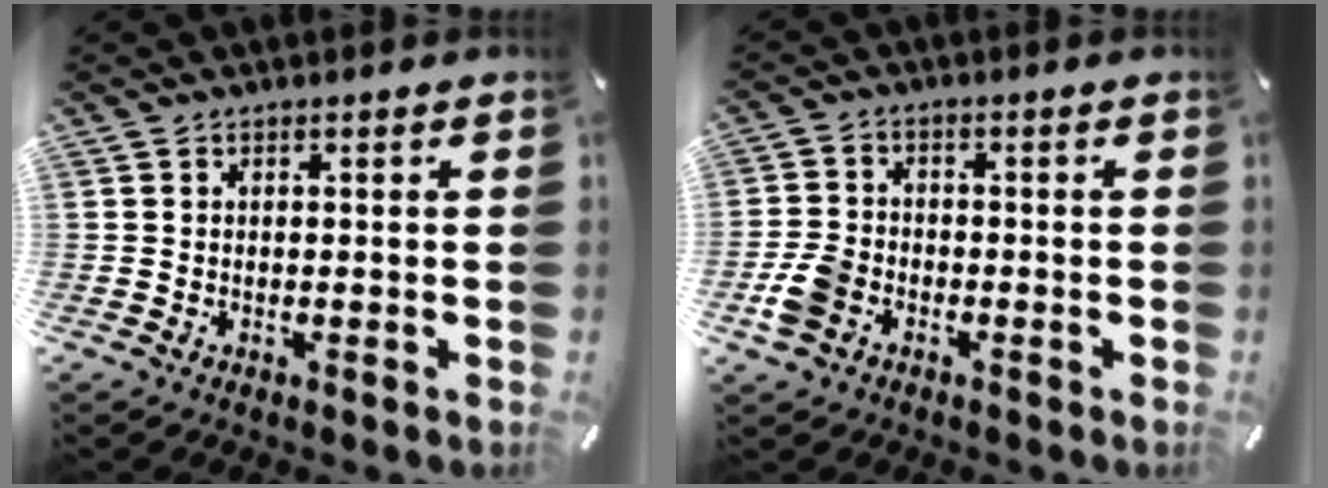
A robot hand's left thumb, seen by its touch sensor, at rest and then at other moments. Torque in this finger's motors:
{"motor_torque": [-0.44, 0.84, 0.61, 0.39, 0.16]}